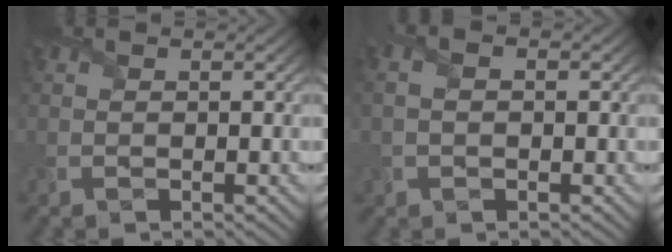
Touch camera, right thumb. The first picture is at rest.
{"total": 2.5, "force": [0.2, 1.5, 2.0], "torque": [-0.042, 0.004, 0.007]}